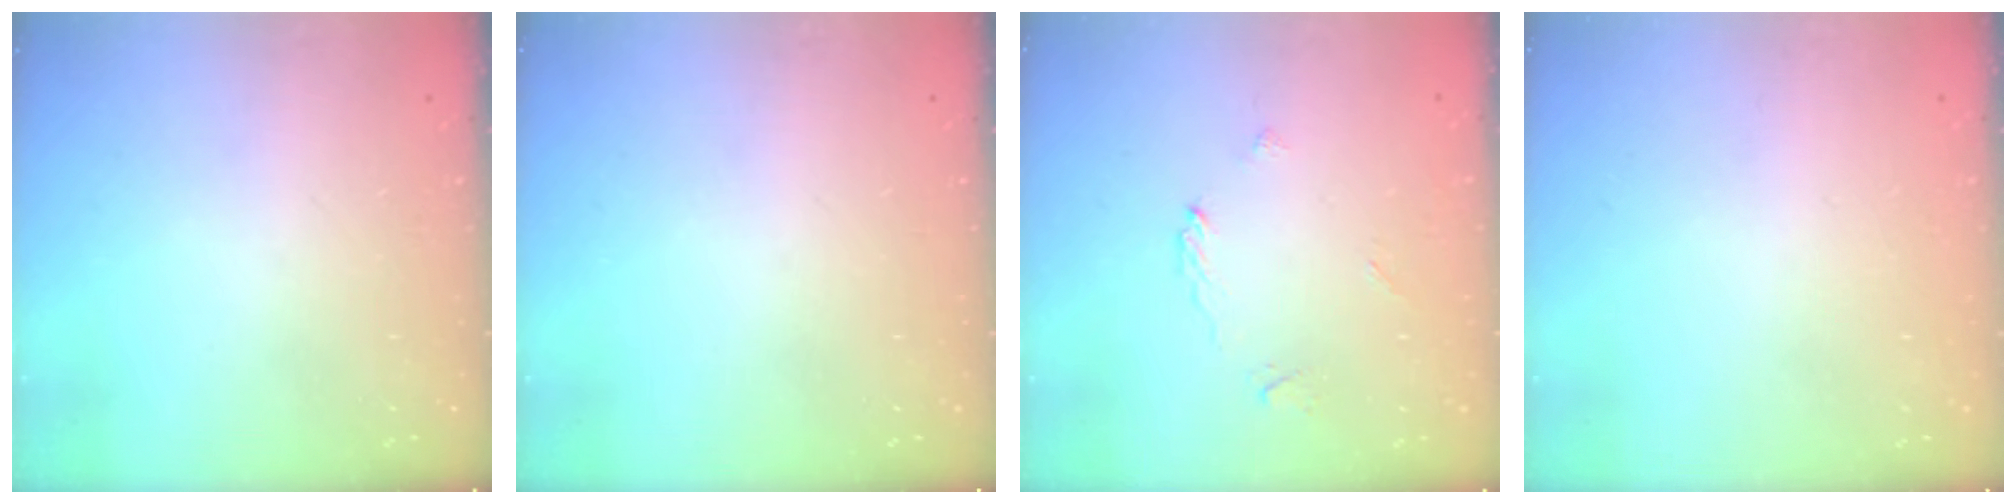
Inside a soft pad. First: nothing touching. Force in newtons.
{"total": 0.0}
{"total": 2.7, "press": 2.7, "slide": 0.2}
{"total": 1.8, "press": 1.8, "slide": 0.1}